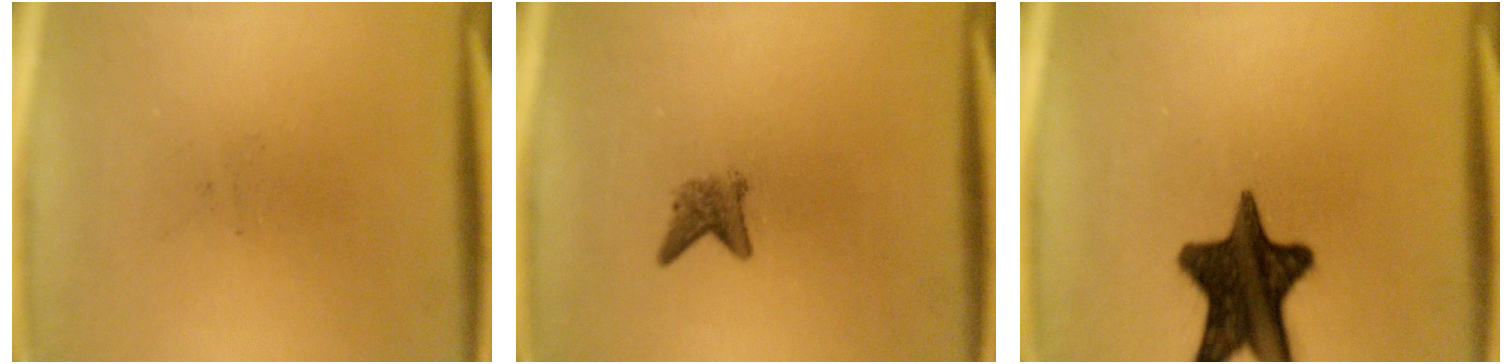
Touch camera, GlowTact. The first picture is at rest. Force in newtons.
{"total": 2.1}
{"total": 15.1}